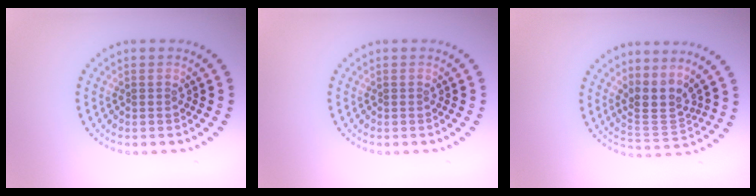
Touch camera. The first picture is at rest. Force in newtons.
{"total": 0.0}
{"total": 2.9, "press": 2.1, "slide": 2.1}